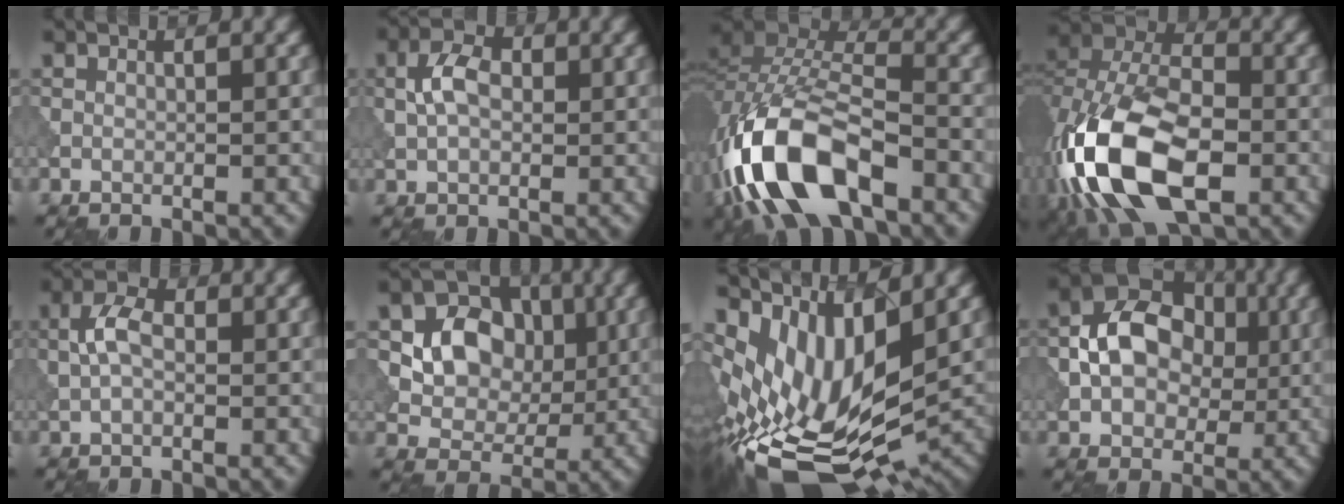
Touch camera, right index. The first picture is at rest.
{"total": 3.8, "force": [0.6, 2.5, 2.9], "torque": [-0.061, 0.006, 0.006]}
{"total": 13.1, "force": [-6.6, 6.0, 9.7], "torque": [-0.197, -0.005, -0.126]}
{"total": 15.5, "force": [-5.4, 9.0, 11.4], "torque": [-0.241, -0.024, -0.104]}
{"total": 3.4, "force": [0.2, 2.0, 2.7], "torque": [-0.062, 0.006, -0.003]}
{"total": 8.7, "force": [1.5, 7.1, 4.8], "torque": [-0.079, 0.021, 0.016]}
{"total": 13.0, "force": [0.4, 6.7, 11.2], "torque": [-0.206, -0.013, 0.030]}
{"total": 9.4, "force": [0.4, 7.0, 6.4], "torque": [-0.106, 0.013, 0.000]}